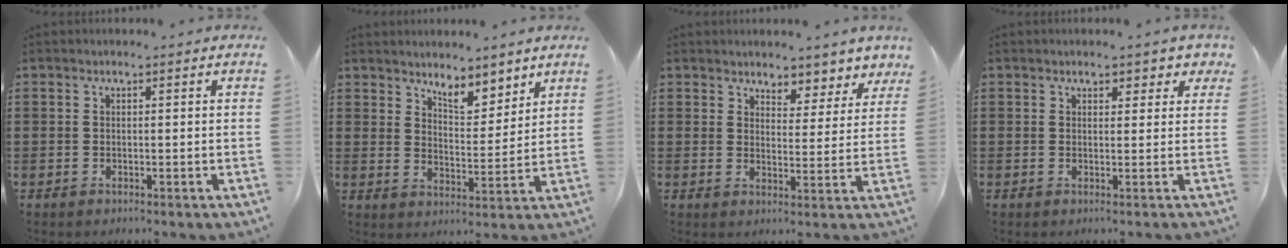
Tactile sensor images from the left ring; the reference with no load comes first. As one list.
[{"total": 5.4, "force": [4.8, 1.2, 2.2], "torque": [-0.040, -0.021, 0.083]}, {"total": 3.8, "force": [3.7, 0.7, 0.1], "torque": [-0.013, -0.018, 0.063]}, {"total": 1.4, "force": [1.0, 0.5, 0.8], "torque": [-0.011, 0.002, 0.014]}]